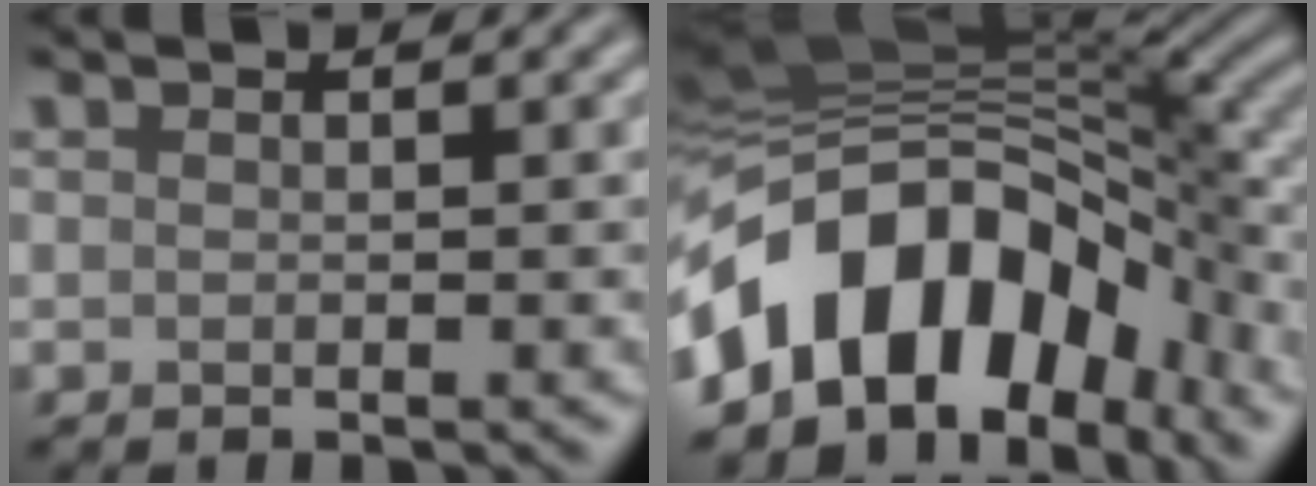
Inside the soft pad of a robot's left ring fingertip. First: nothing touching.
{"total": 13.1, "force": [-5.9, 7.8, 8.6], "torque": [-0.134, 0.024, -0.119]}